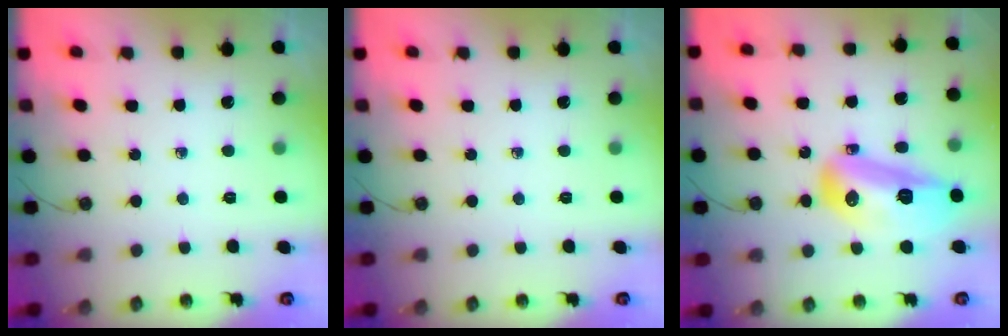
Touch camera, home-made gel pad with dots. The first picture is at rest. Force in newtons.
{"total": 0.0}
{"total": 15.6, "press": 15.5, "slide": 1.6}